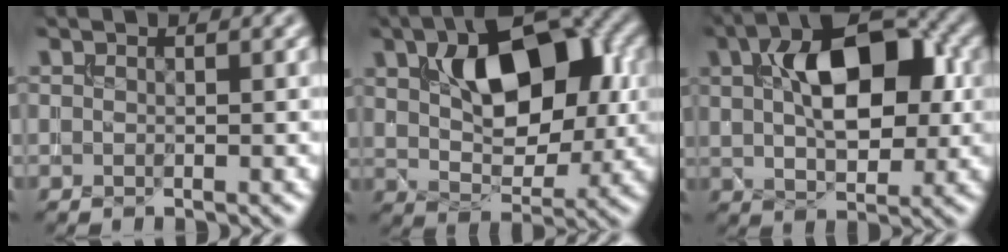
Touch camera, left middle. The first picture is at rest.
{"total": 10.3, "force": [2.9, 5.6, 8.2], "torque": [-0.131, 0.012, 0.050]}
{"total": 10.1, "force": [2.5, 5.2, 8.2], "torque": [-0.127, 0.020, 0.038]}